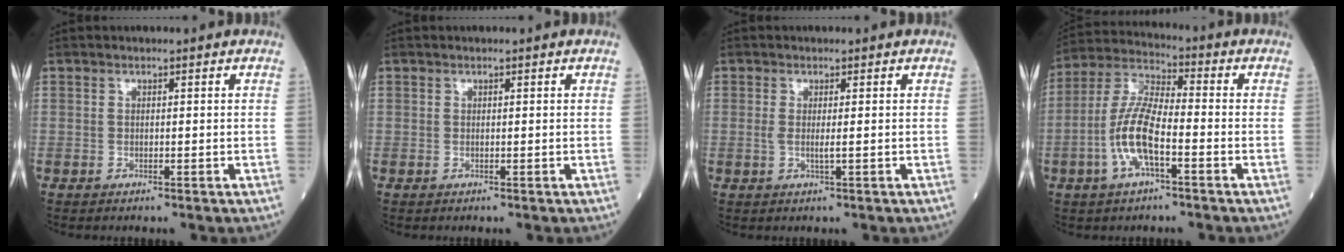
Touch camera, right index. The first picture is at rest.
{"total": 0.0}
{"total": 1.7, "force": [0.0, 0.1, 1.7], "torque": [-0.037, -0.002, 0.000]}
{"total": 10.3, "force": [-3.2, 2.7, 9.4], "torque": [-0.205, 0.007, -0.065]}